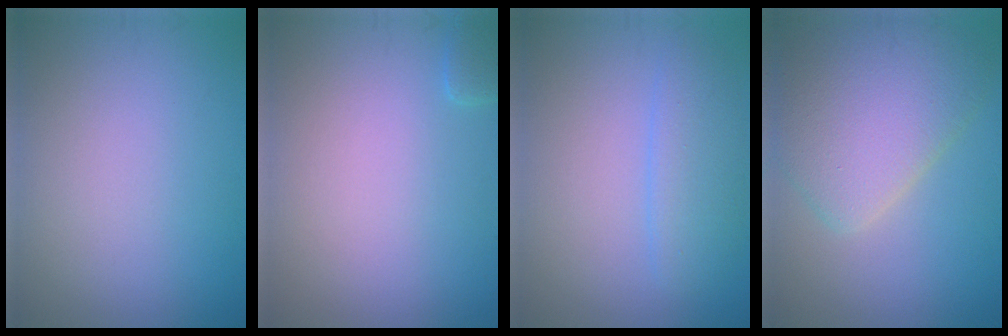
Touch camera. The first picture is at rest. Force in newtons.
{"total": 1.1, "press": 1.0, "slide": 0.1}
{"total": 2.9, "press": 2.9, "slide": 0.2}
{"total": 6.8, "press": 6.8, "slide": 0.4}